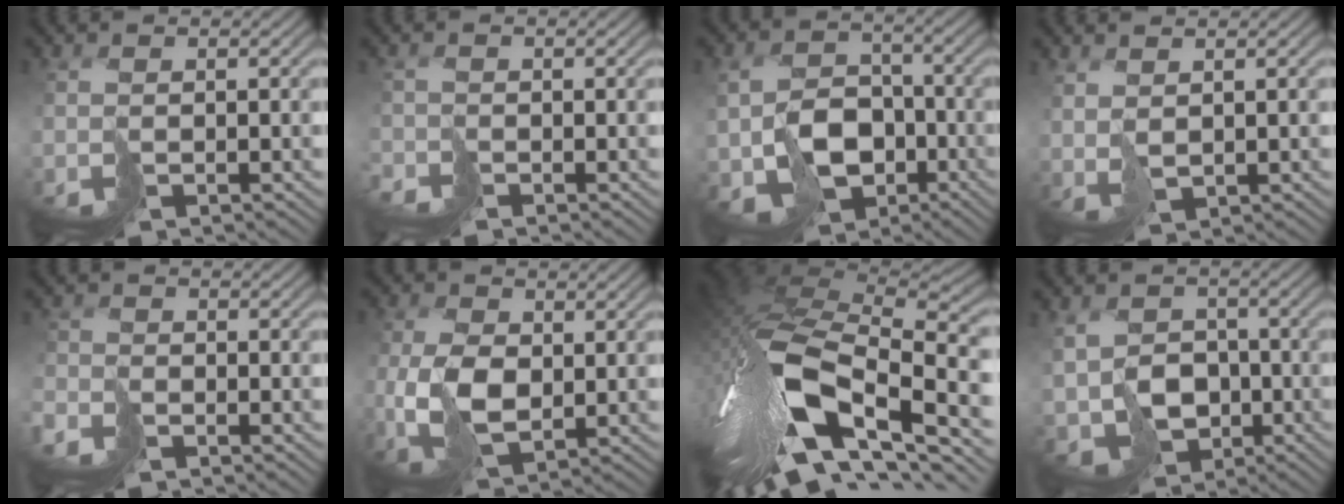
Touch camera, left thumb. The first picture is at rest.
{"total": 1.8, "force": [-1.7, 0.3, -0.3], "torque": [0.006, -0.011, -0.039]}
{"total": 8.0, "force": [-2.5, 6.6, 3.8], "torque": [-0.082, -0.019, -0.042]}
{"total": 1.7, "force": [1.6, 0.3, 0.3], "torque": [-0.011, 0.002, 0.040]}
{"total": 3.0, "force": [-2.4, 1.5, 0.8], "torque": [-0.025, -0.012, -0.058]}
{"total": 6.9, "force": [-0.4, 4.8, 4.9], "torque": [-0.135, -0.009, -0.004]}
{"total": 15.8, "force": [-3.8, 8.7, 12.7], "torque": [-0.283, -0.023, -0.053]}
{"total": 5.7, "force": [-1.0, 5.3, 2.0], "torque": [-0.050, -0.016, -0.013]}